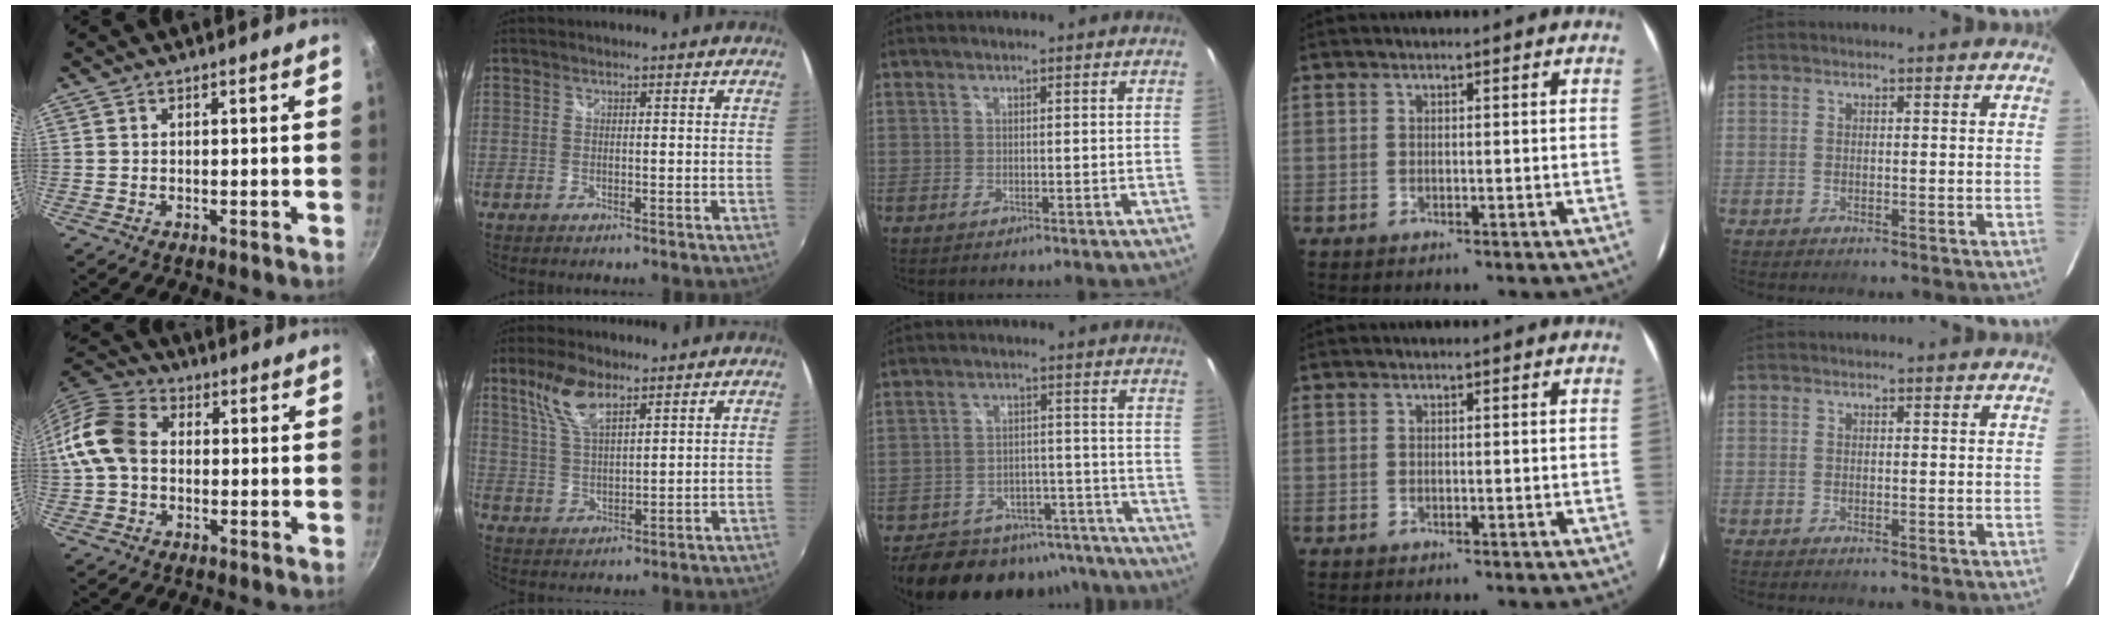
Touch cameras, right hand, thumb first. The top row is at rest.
{"thumb": {"total": 11.2, "force": [0.0, 8.3, 7.6], "torque": [-0.132, 0.028, -0.018]}, "index": {"total": 8.2, "force": [5.1, 3.1, 5.6], "torque": [-0.113, 0.011, 0.105]}, "middle": {"total": 20.8, "force": [-16.7, 9.5, 7.8], "torque": [-0.160, 0.019, -0.207]}}